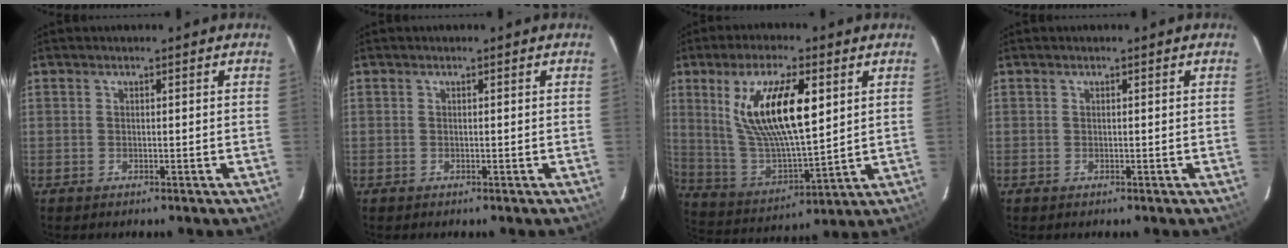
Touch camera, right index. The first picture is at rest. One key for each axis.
{"total": 0.0}
{"total": 17.1, "fx": 5.9, "fy": 5.6, "fz": 15.1, "tx": -0.285, "ty": 0.000, "tz": 0.121}
{"total": 0.0}